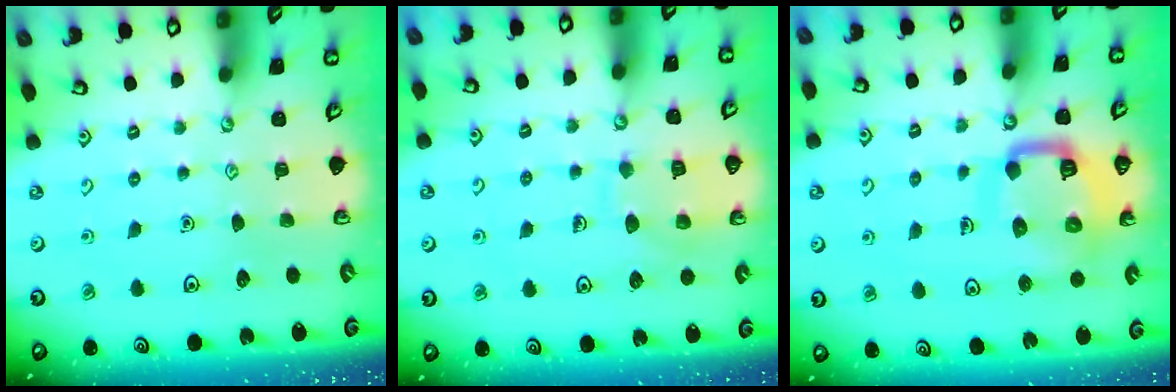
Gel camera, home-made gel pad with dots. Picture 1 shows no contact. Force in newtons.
{"total": 9.8, "press": 9.7, "slide": 0.9}
{"total": 13.0, "press": 13.0, "slide": 1.4}